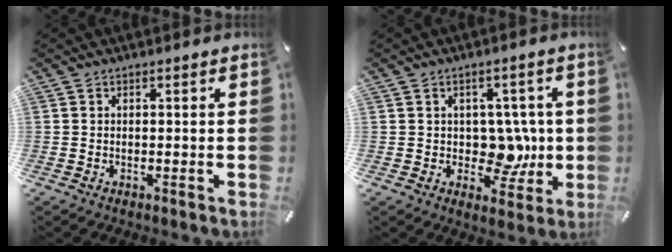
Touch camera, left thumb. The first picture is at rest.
{"total": 8.2, "force": [0.5, 6.7, 4.7], "torque": [-0.042, -0.007, 0.012]}